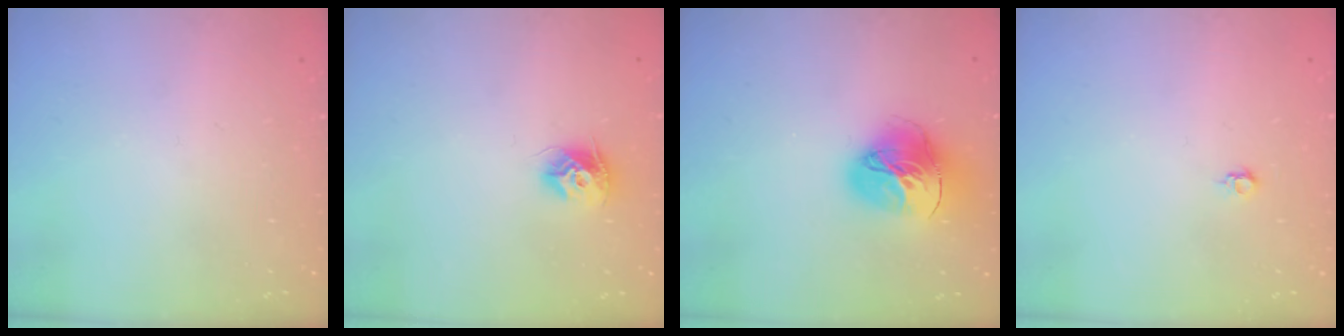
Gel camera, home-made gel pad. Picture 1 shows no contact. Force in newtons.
{"total": 9.1, "press": 9.1, "slide": 0.3}
{"total": 16.9, "press": 16.8, "slide": 1.7}
{"total": 4.0, "press": 4.0, "slide": 0.6}